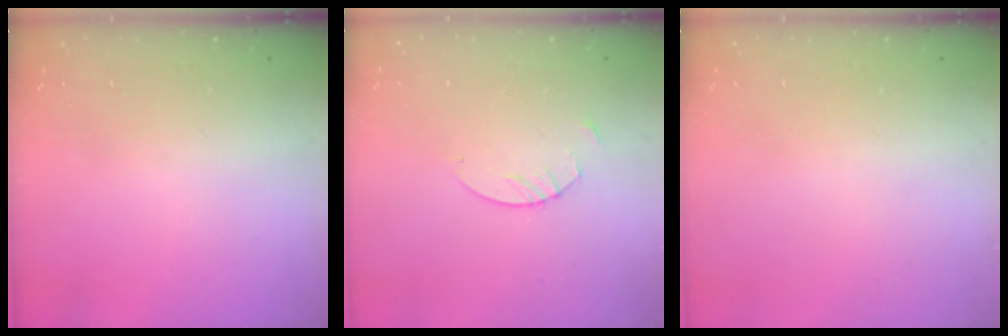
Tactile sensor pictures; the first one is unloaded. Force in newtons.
{"total": 2.7, "press": 2.7, "slide": 0.2}
{"total": 0.0}